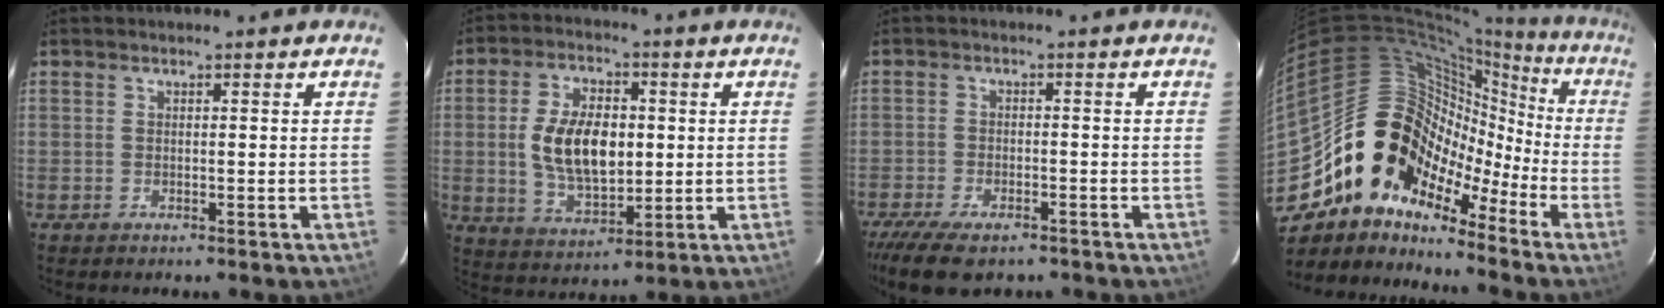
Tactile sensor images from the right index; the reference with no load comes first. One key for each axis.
{"total": 12.5, "fx": 0.5, "fy": 6.9, "fz": 10.4, "tx": -0.201, "ty": 0.005, "tz": 0.017}
{"total": 10.2, "fx": -7.9, "fy": 3.8, "fz": 5.3, "tx": -0.133, "ty": -0.031, "tz": -0.136}
{"total": 17.1, "fx": -8.1, "fy": 13.6, "fz": 6.6, "tx": -0.116, "ty": 0.048, "tz": -0.160}